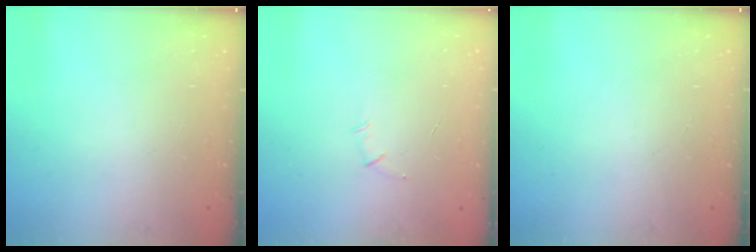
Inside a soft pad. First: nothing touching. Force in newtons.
{"total": 4.1, "press": 4.0, "slide": 1.0}
{"total": 0.0}